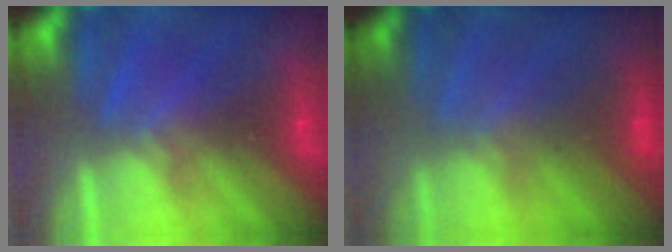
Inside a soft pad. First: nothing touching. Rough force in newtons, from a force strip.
{"total": 2.4}